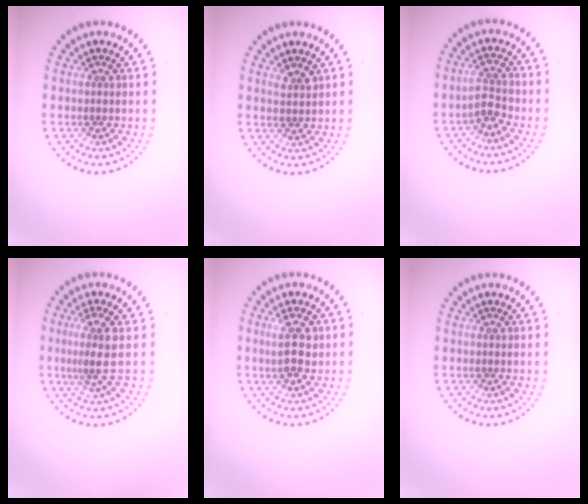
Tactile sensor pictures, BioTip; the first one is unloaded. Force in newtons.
{"total": 1.2, "press": 1.1, "slide": 0.6}
{"total": 2.2, "press": 2.1, "slide": 0.7}
{"total": 2.8, "press": 2.3, "slide": 1.6}
{"total": 3.1, "press": 3.1, "slide": 0.7}
{"total": 0.0}